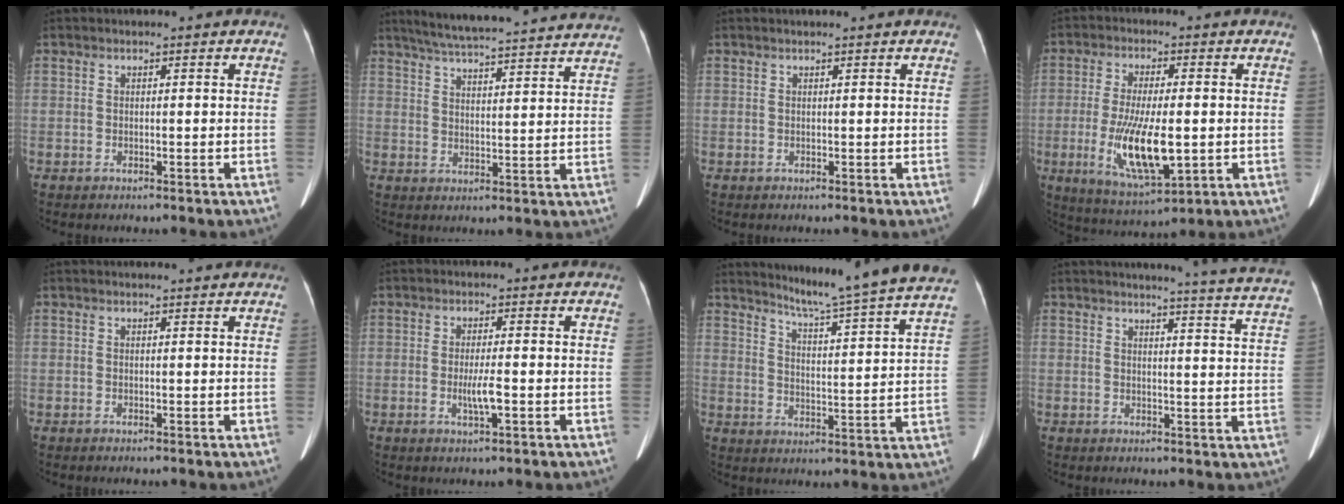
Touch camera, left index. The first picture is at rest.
{"total": 25.0, "force": [23.0, 1.3, 9.7], "torque": [-0.158, -0.008, 0.295]}
{"total": 2.3, "force": [2.1, 0.0, 1.0], "torque": [-0.013, 0.019, 0.026]}
{"total": 11.6, "force": [-2.0, 3.1, 11.0], "torque": [-0.216, -0.023, -0.024]}
{"total": 2.7, "force": [2.6, 0.0, 0.7], "torque": [-0.010, 0.016, 0.030]}
{"total": 3.0, "force": [-0.8, 0.2, 2.9], "torque": [-0.059, -0.005, -0.012]}
{"total": 20.5, "force": [18.5, -2.1, 8.7], "torque": [-0.138, -0.067, 0.235]}
{"total": 16.8, "force": [16.0, -1.2, 4.8], "torque": [-0.065, -0.093, 0.164]}